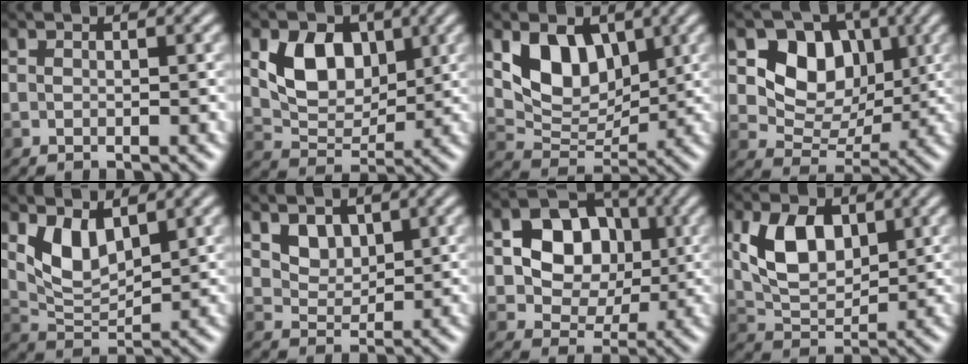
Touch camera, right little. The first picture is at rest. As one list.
[{"total": 5.5, "force": [1.3, 4.0, 3.5], "torque": [-0.068, -0.008, 0.023]}, {"total": 5.3, "force": [1.8, 3.7, 3.3], "torque": [-0.063, -0.018, 0.031]}, {"total": 7.1, "force": [1.8, 5.7, 4.0], "torque": [-0.059, -0.009, 0.023]}, {"total": 3.7, "force": [1.5, 2.0, 2.7], "torque": [-0.058, -0.013, 0.029]}, {"total": 2.5, "force": [1.2, 1.8, 1.2], "torque": [-0.030, -0.018, 0.028]}, {"total": 7.2, "force": [0.4, 5.5, 4.6], "torque": [-0.078, 0.008, -0.007]}, {"total": 5.5, "force": [1.1, 3.4, 4.2], "torque": [-0.085, -0.003, 0.024]}]